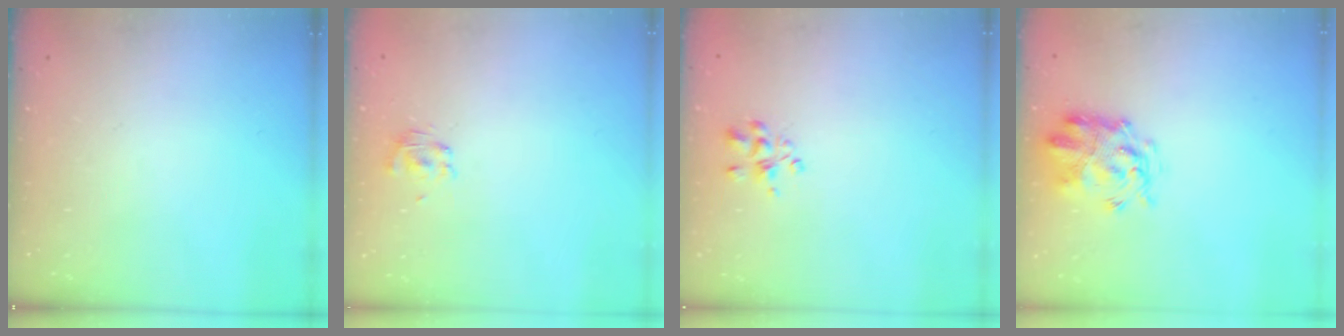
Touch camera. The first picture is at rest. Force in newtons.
{"total": 2.0, "press": 1.9, "slide": 0.8}
{"total": 3.7, "press": 3.4, "slide": 1.4}
{"total": 3.7, "press": 3.5, "slide": 1.1}